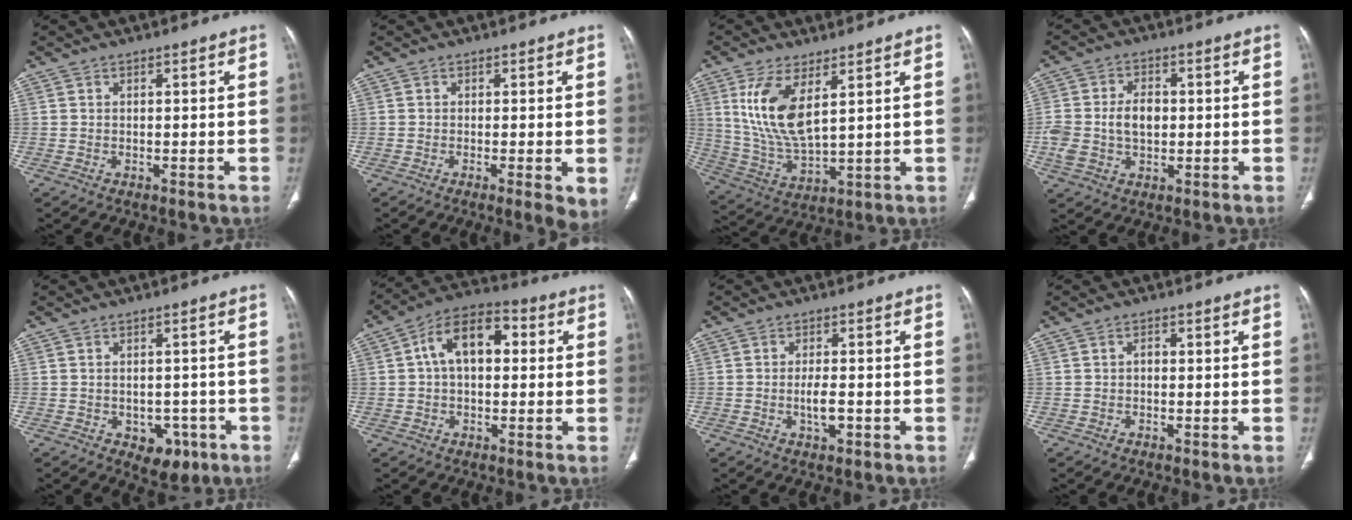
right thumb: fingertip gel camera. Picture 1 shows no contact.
{"total": 4.1, "force": [-1.0, 0.6, 3.9], "torque": [-0.066, -0.015, -0.020]}
{"total": 12.3, "force": [4.6, 5.0, 10.3], "torque": [-0.210, -0.025, 0.105]}
{"total": 8.6, "force": [-0.2, 5.9, 6.3], "torque": [-0.121, 0.017, 0.001]}
{"total": 6.0, "force": [-2.7, 4.1, 3.4], "torque": [-0.017, 0.015, -0.028]}
{"total": 11.4, "force": [1.6, 7.0, 8.9], "torque": [-0.134, 0.035, 0.014]}
{"total": 3.5, "force": [-1.1, 1.4, 3.0], "torque": [-0.052, 0.002, -0.018]}
{"total": 1.0, "force": [-0.2, 0.6, 0.7], "torque": [-0.008, 0.004, -0.007]}